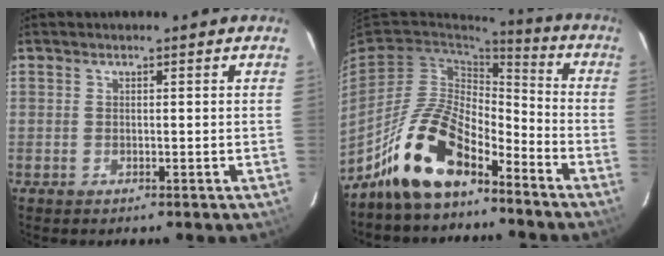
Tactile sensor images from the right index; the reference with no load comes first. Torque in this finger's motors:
{"motor_torque": [0.54, -0.62, 1.06, 0.21]}